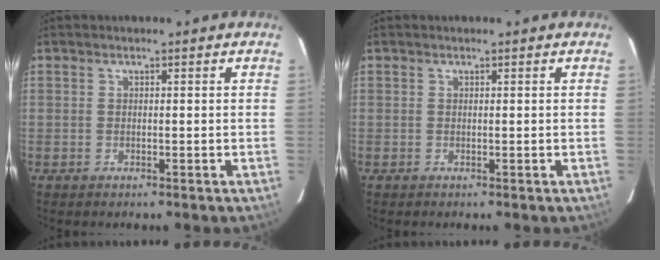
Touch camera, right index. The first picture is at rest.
{"total": 0.0}